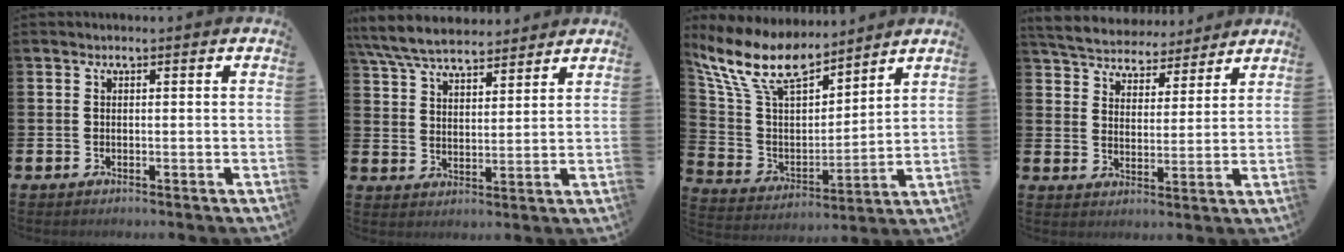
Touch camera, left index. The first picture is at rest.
{"total": 7.4, "force": [7.0, 1.6, 1.9], "torque": [-0.063, -0.027, 0.129]}
{"total": 11.5, "force": [9.5, 4.1, 5.0], "torque": [-0.149, -0.051, 0.172]}
{"total": 5.5, "force": [5.3, 1.4, -0.1], "torque": [-0.034, -0.036, 0.095]}